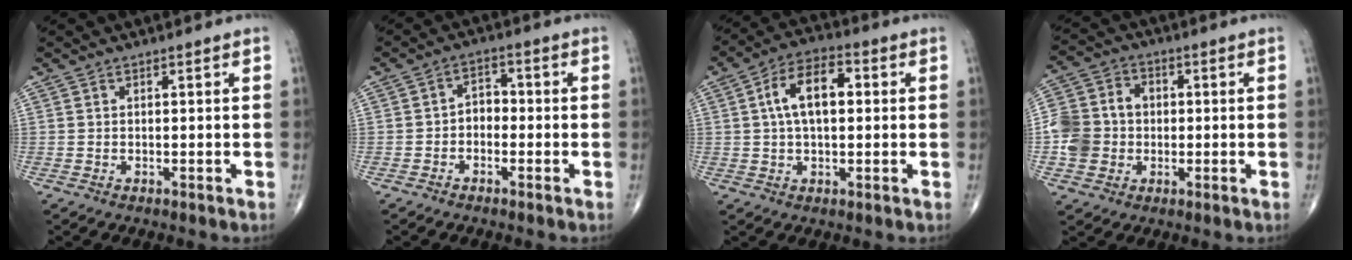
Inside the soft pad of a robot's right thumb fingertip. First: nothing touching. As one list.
[{"total": 3.6, "force": [-1.1, 2.7, 2.2], "torque": [-0.017, 0.020, -0.032]}, {"total": 10.2, "force": [1.6, 5.5, 8.4], "torque": [-0.145, 0.022, 0.020]}, {"total": 10.5, "force": [-1.0, 9.2, 4.8], "torque": [-0.079, 0.026, -0.025]}]